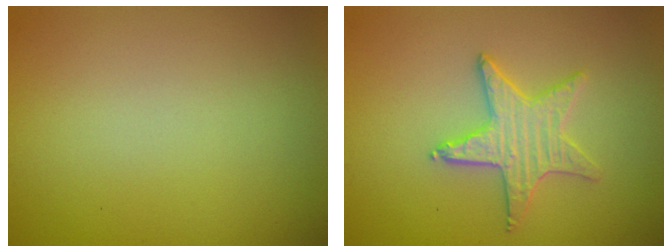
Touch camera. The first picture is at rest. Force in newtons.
{"total": 2.4, "press": 2.4, "slide": 0.2}